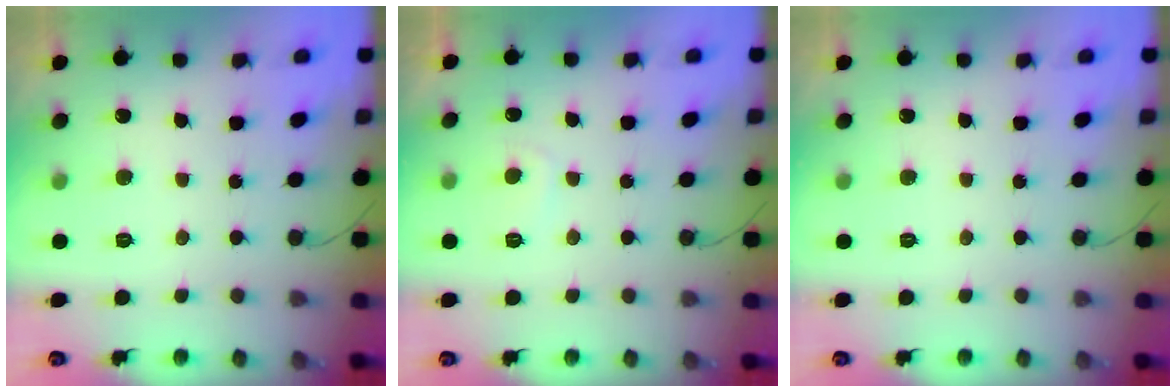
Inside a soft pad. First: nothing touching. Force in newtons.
{"total": 2.1, "press": 2.0, "slide": 0.6}
{"total": 0.0}